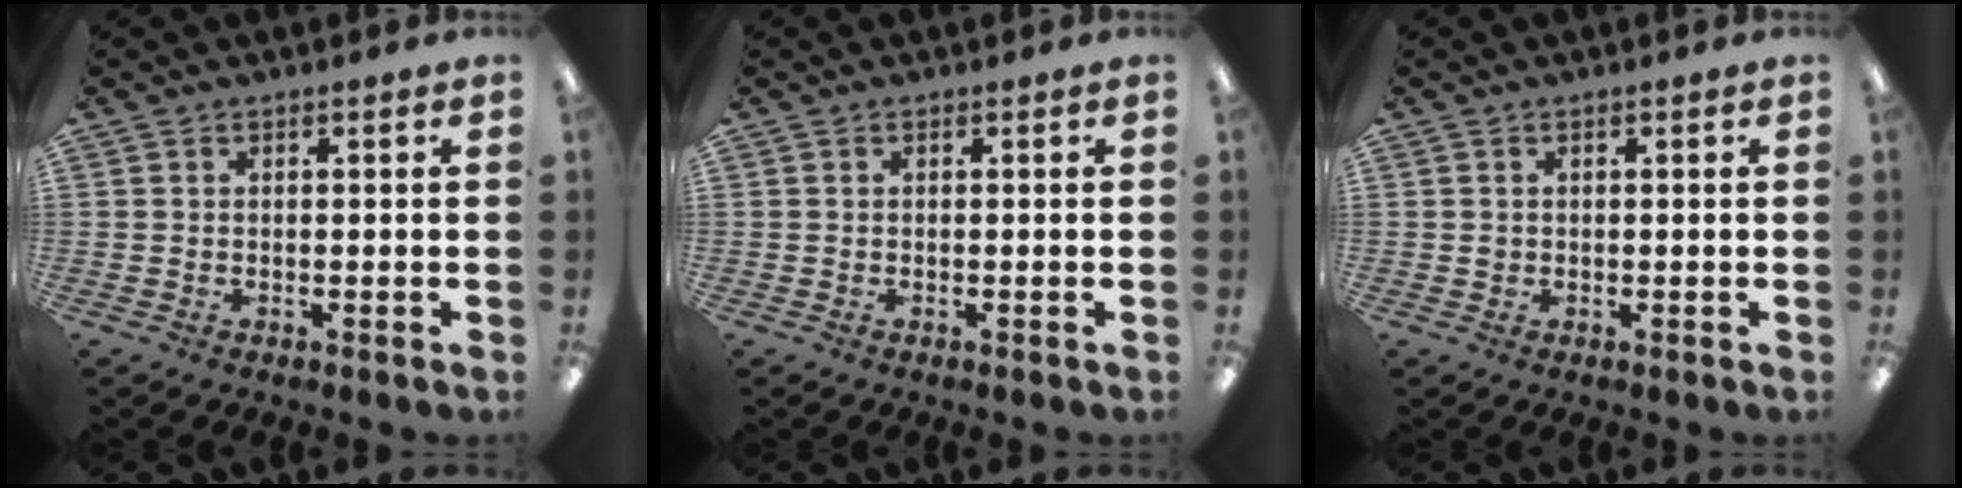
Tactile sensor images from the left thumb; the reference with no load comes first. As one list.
[{"total": 0.0}, {"total": 0.6, "force": [0.1, 0.5, -0.3], "torque": [0.006, 0.004, 0.000]}]